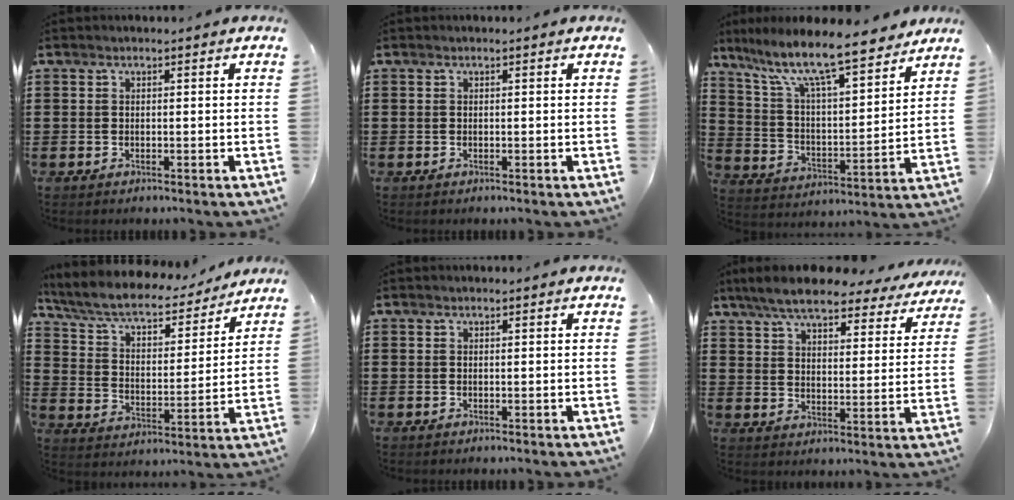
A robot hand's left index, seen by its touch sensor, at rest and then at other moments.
{"total": 0.0}
{"total": 10.4, "force": [8.7, 1.4, 5.5], "torque": [-0.141, -0.049, 0.145]}
{"total": 7.0, "force": [6.1, 1.4, 3.0], "torque": [-0.084, -0.038, 0.102]}
{"total": 0.0}
{"total": 8.1, "force": [7.3, 1.4, 3.3], "torque": [-0.094, -0.029, 0.130]}